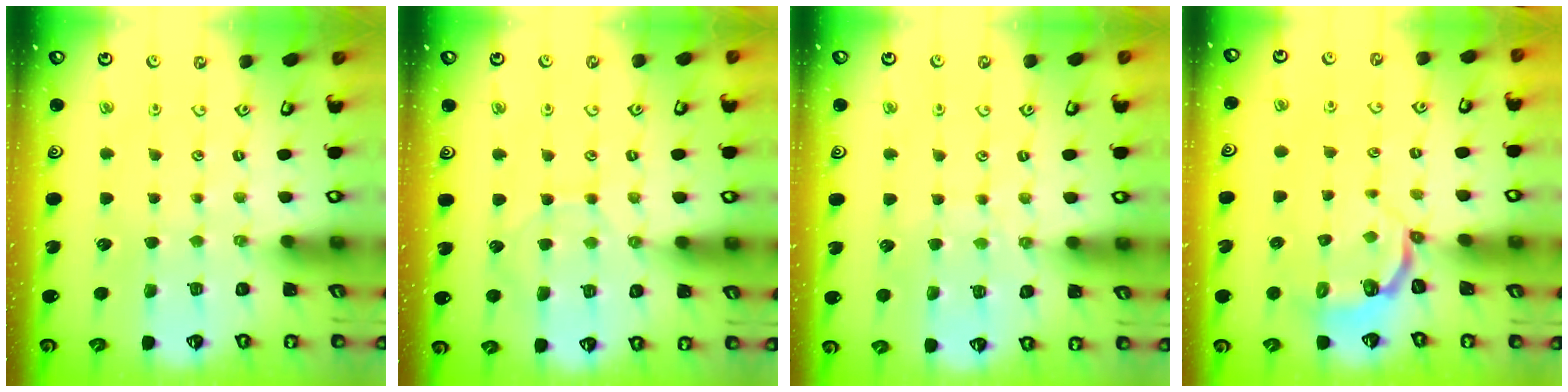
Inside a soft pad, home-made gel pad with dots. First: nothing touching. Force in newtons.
{"total": 5.5, "press": 5.5, "slide": 0.7}
{"total": 5.3, "press": 5.3, "slide": 0.7}
{"total": 3.5, "press": 2.6, "slide": 2.3}